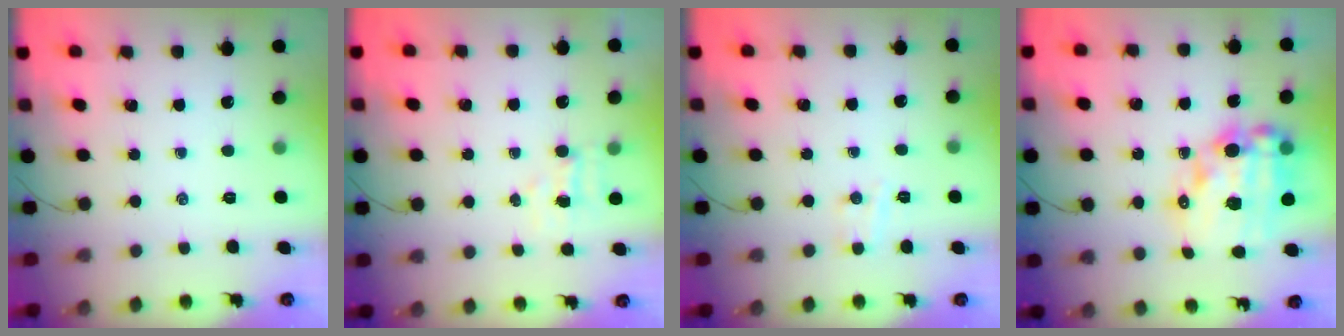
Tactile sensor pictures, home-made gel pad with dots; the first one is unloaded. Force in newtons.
{"total": 3.7, "press": 3.6, "slide": 1.0}
{"total": 3.8, "press": 3.6, "slide": 1.1}
{"total": 18.8, "press": 18.3, "slide": 4.1}